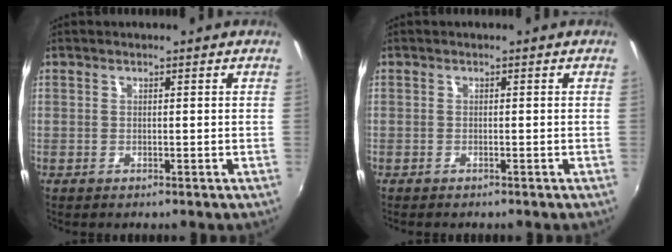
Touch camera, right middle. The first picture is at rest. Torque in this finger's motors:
{"motor_torque": [-0.17, -0.31, 0.01, -0.02]}